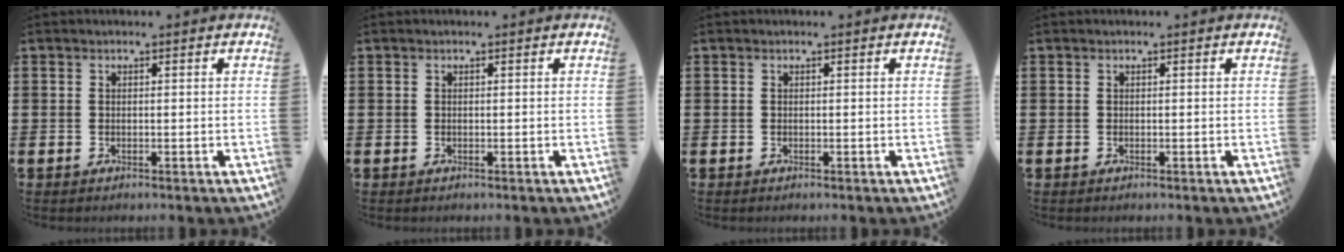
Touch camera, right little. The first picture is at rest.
{"total": 0.0}
{"total": 0.0}
{"total": 0.0}